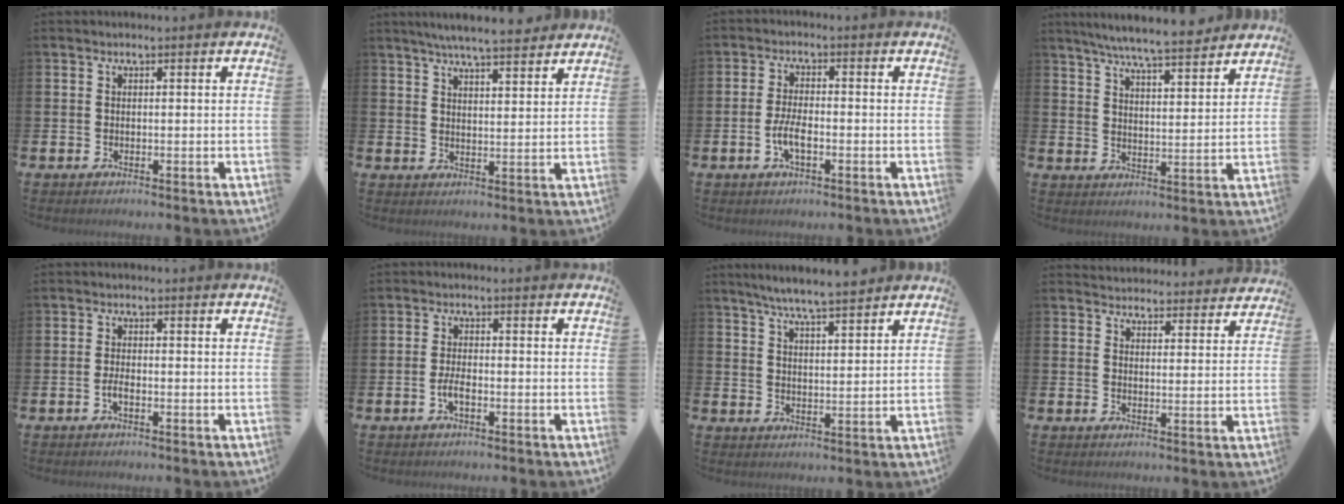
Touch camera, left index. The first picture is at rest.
{"total": 5.8, "force": [5.5, 0.1, 1.8], "torque": [-0.034, -0.029, 0.095]}
{"total": 3.7, "force": [-1.1, 1.4, 3.3], "torque": [-0.057, -0.001, -0.023]}
{"total": 7.7, "force": [7.3, 0.2, 2.4], "torque": [-0.061, -0.045, 0.127]}
{"total": 1.5, "force": [-0.6, 0.5, 1.3], "torque": [-0.027, 0.001, -0.012]}
{"total": 2.5, "force": [-0.9, 0.9, 2.1], "torque": [-0.040, -0.003, -0.021]}
{"total": 6.4, "force": [6.0, 0.1, 2.1], "torque": [-0.049, -0.027, 0.105]}
{"total": 4.1, "force": [4.1, 0.8, -0.2], "torque": [-0.004, -0.025, 0.073]}